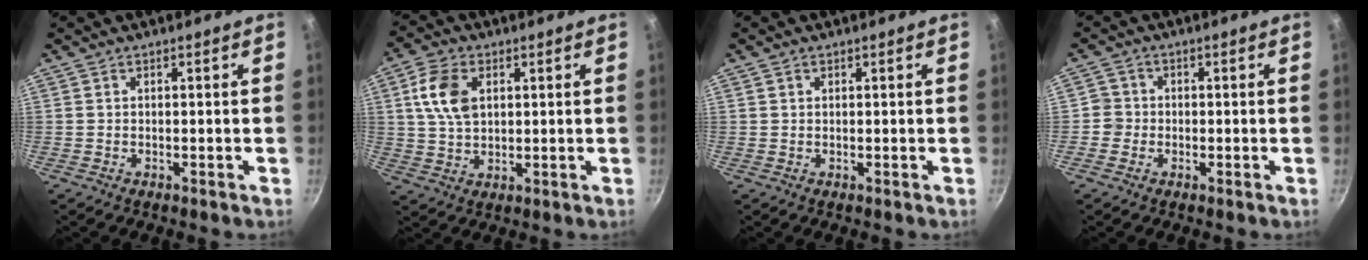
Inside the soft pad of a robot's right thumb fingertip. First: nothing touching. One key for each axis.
{"total": 8.9, "fx": 2.5, "fy": 5.8, "fz": 6.3, "tx": -0.112, "ty": 0.000, "tz": 0.047}
{"total": 0.8, "fx": 0.4, "fy": 0.6, "fz": 0.3, "tx": -0.003, "ty": 0.002, "tz": 0.007}
{"total": 2.7, "fx": -0.7, "fy": 2.6, "fz": 0.4, "tx": 0.014, "ty": 0.009, "tz": -0.018}